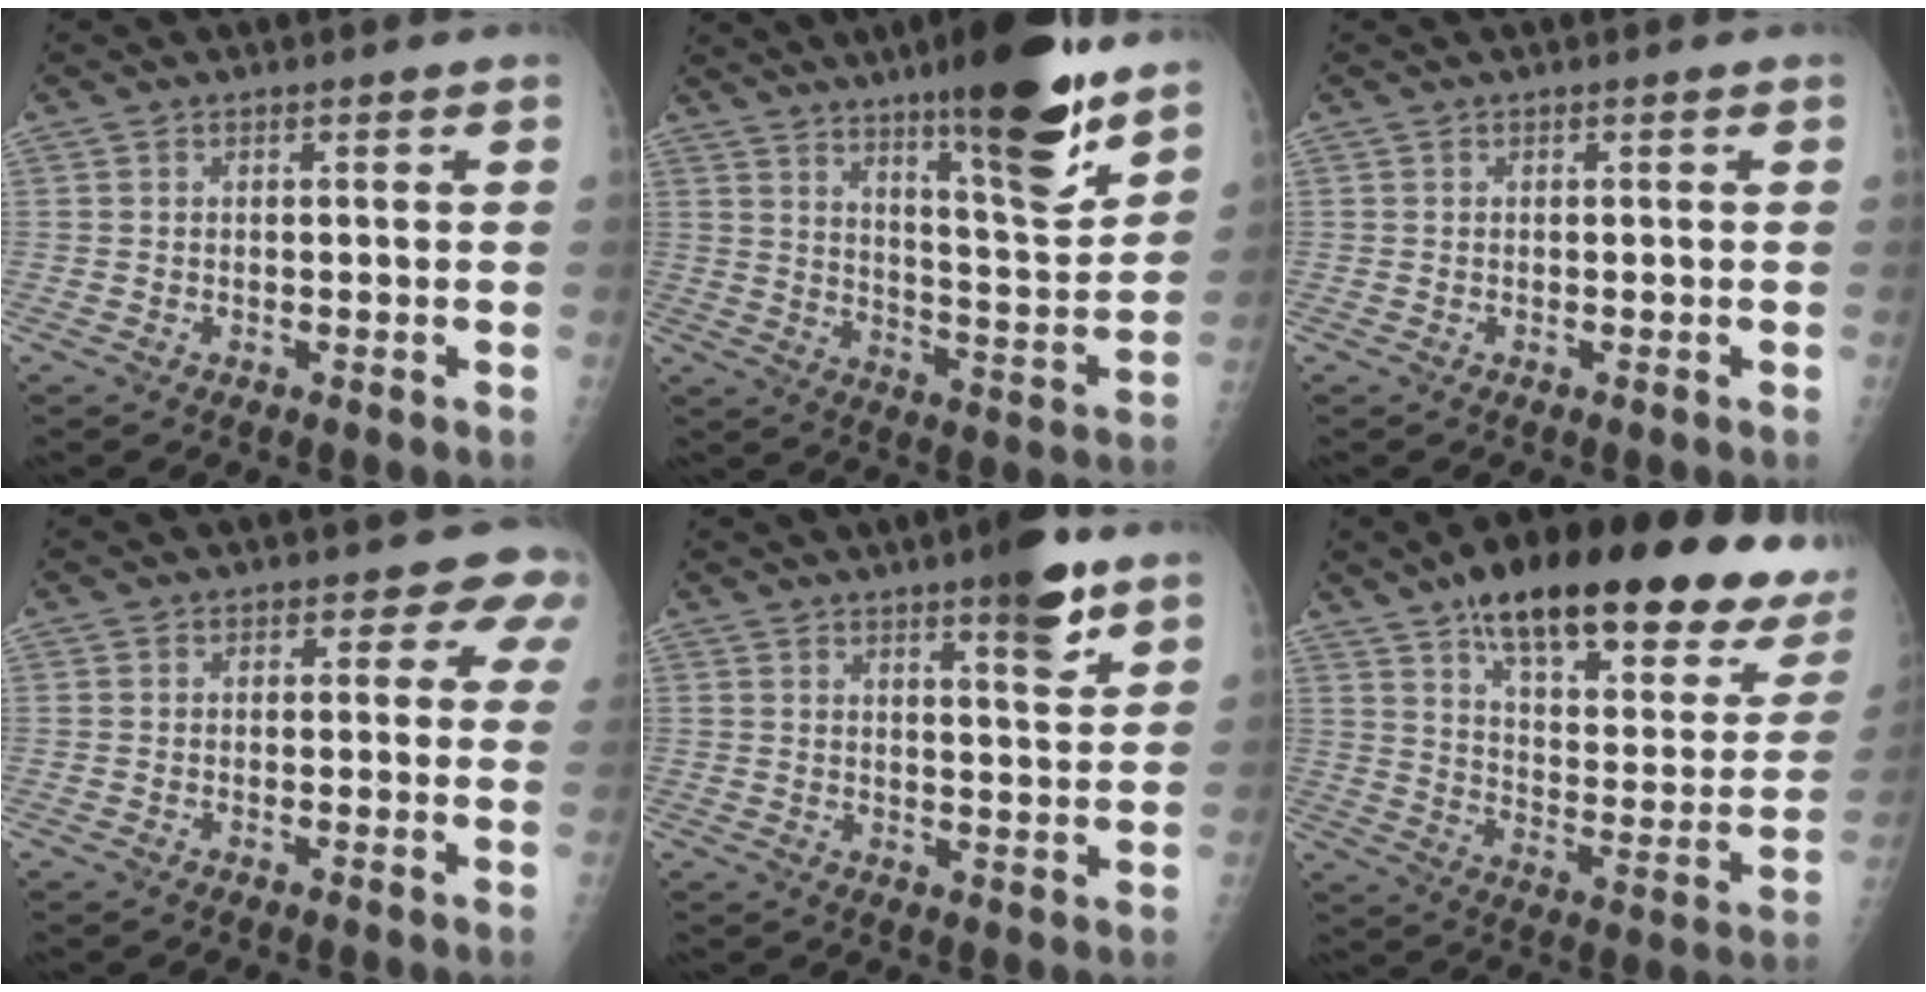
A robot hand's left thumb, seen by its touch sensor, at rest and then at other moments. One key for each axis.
{"total": 19.5, "fx": 13.3, "fy": 3.2, "fz": 13.9, "tx": -0.178, "ty": -0.087, "tz": 0.210}
{"total": 0.0}
{"total": 4.6, "fx": 3.1, "fy": 3.0, "fz": 1.7, "tx": 0.019, "ty": -0.011, "tz": 0.012}
{"total": 8.1, "fx": 5.3, "fy": 1.6, "fz": 5.9, "tx": -0.072, "ty": -0.031, "tz": 0.073}
{"total": 31.7, "fx": 20.7, "fy": 10.0, "fz": 21.8, "tx": -0.277, "ty": -0.056, "tz": 0.292}